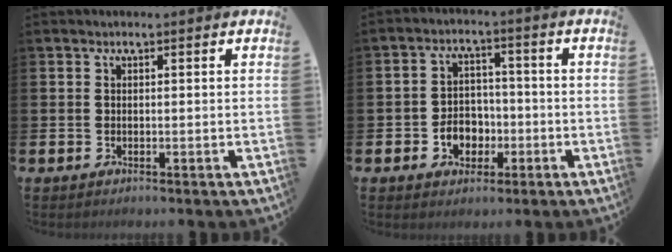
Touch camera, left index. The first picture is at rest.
{"total": 4.5, "force": [-1.5, 3.7, 2.0], "torque": [-0.028, 0.000, -0.035]}